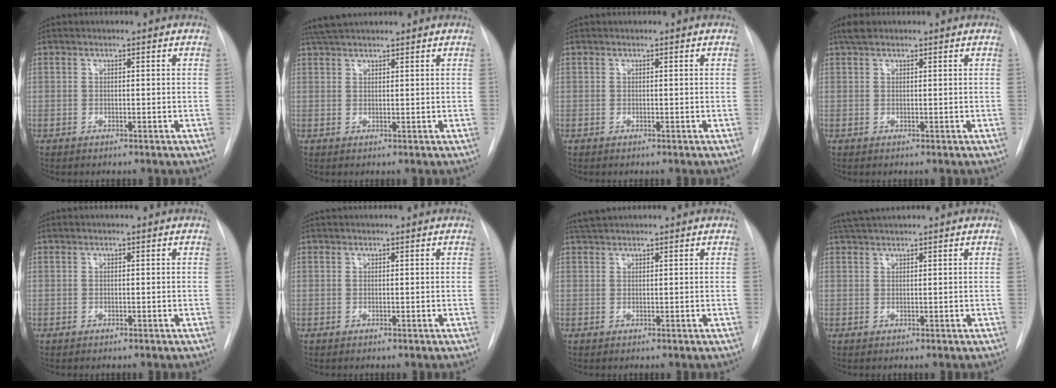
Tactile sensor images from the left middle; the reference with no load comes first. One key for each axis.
{"total": 4.6, "fx": 4.1, "fy": 0.8, "fz": 1.9, "tx": -0.033, "ty": 0.030, "tz": 0.076}
{"total": 0.0}
{"total": 2.1, "fx": 1.6, "fy": 0.9, "fz": 1.0, "tx": -0.018, "ty": 0.015, "tz": 0.027}
{"total": 0.0}
{"total": 0.8, "fx": 0.8, "fy": 0.0, "fz": 0.1, "tx": -0.005, "ty": 0.018, "tz": 0.018}
{"total": 2.5, "fx": 2.4, "fy": 0.1, "fz": 0.8, "tx": -0.015, "ty": 0.019, "tz": 0.045}
{"total": 3.0, "fx": 2.8, "fy": -0.3, "fz": 1.1, "tx": -0.018, "ty": 0.019, "tz": 0.055}